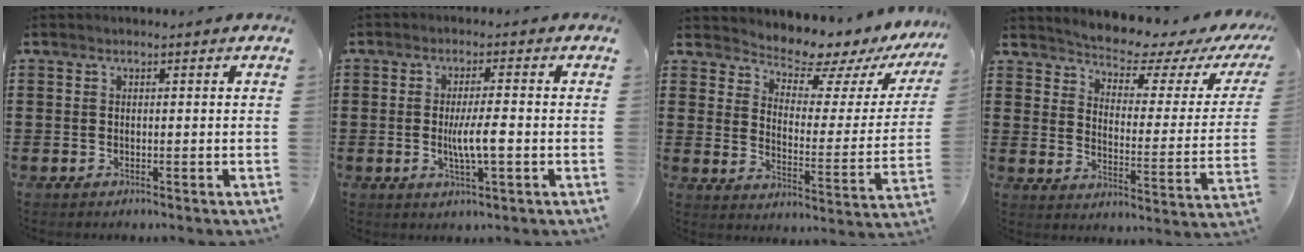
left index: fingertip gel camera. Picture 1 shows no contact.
{"total": 4.9, "force": [-0.7, 0.8, 4.8], "torque": [-0.090, -0.001, -0.016]}
{"total": 5.8, "force": [5.5, 1.2, 1.7], "torque": [-0.041, -0.054, 0.084]}
{"total": 3.8, "force": [3.6, 0.4, 1.3], "torque": [-0.041, -0.033, 0.051]}